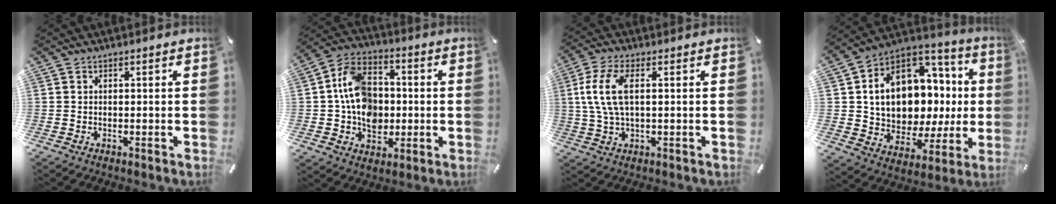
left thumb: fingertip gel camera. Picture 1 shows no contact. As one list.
[{"total": 13.0, "force": [-0.8, 10.9, 7.1], "torque": [-0.140, 0.017, -0.012]}, {"total": 9.2, "force": [1.5, 3.9, 8.3], "torque": [-0.182, -0.004, 0.023]}, {"total": 15.5, "force": [2.4, 11.4, 10.2], "torque": [-0.171, -0.046, 0.048]}]